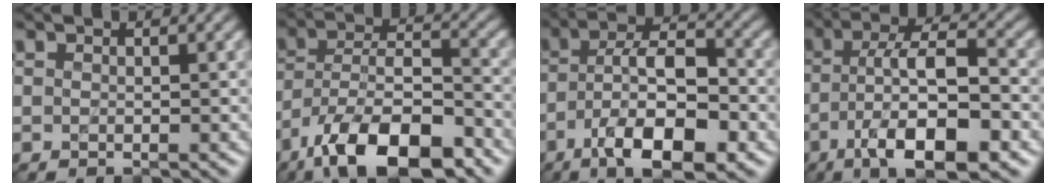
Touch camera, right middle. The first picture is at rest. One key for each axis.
{"total": 12.8, "fx": -8.3, "fy": 5.3, "fz": 8.3, "tx": -0.150, "ty": 0.001, "tz": -0.152}
{"total": 10.5, "fx": -4.8, "fy": 4.0, "fz": 8.5, "tx": -0.147, "ty": 0.006, "tz": -0.084}
{"total": 10.5, "fx": -3.9, "fy": 3.4, "fz": 9.2, "tx": -0.158, "ty": 0.007, "tz": -0.066}